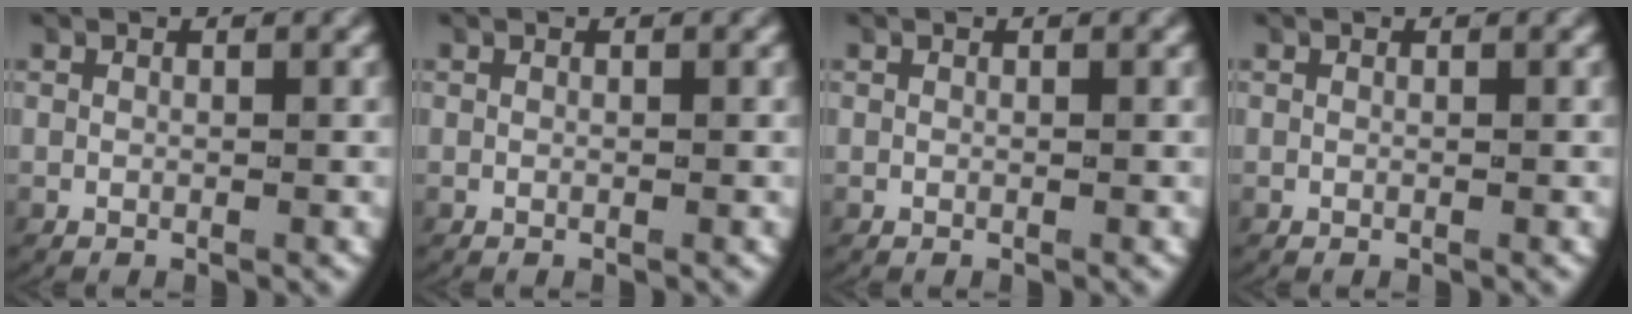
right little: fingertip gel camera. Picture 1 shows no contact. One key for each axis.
{"total": 0.0}
{"total": 0.0}
{"total": 0.0}